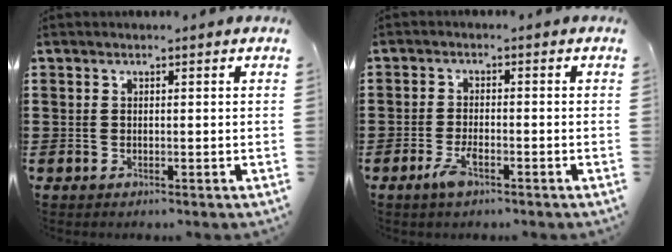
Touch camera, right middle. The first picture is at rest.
{"total": 3.7, "force": [-2.0, 1.1, 2.9], "torque": [-0.063, 0.000, -0.039]}